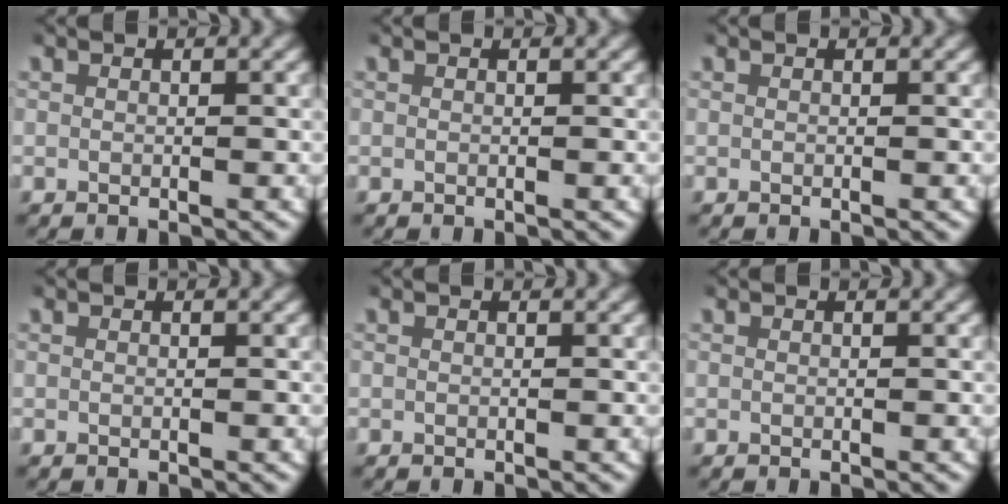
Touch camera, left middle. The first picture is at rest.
{"total": 0.0}
{"total": 0.0}
{"total": 0.0}
{"total": 0.0}
{"total": 0.0}